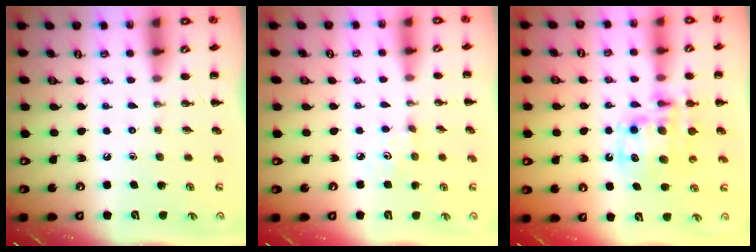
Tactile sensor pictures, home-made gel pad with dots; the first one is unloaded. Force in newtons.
{"total": 2.6, "press": 2.5, "slide": 0.7}
{"total": 13.3, "press": 12.9, "slide": 3.4}